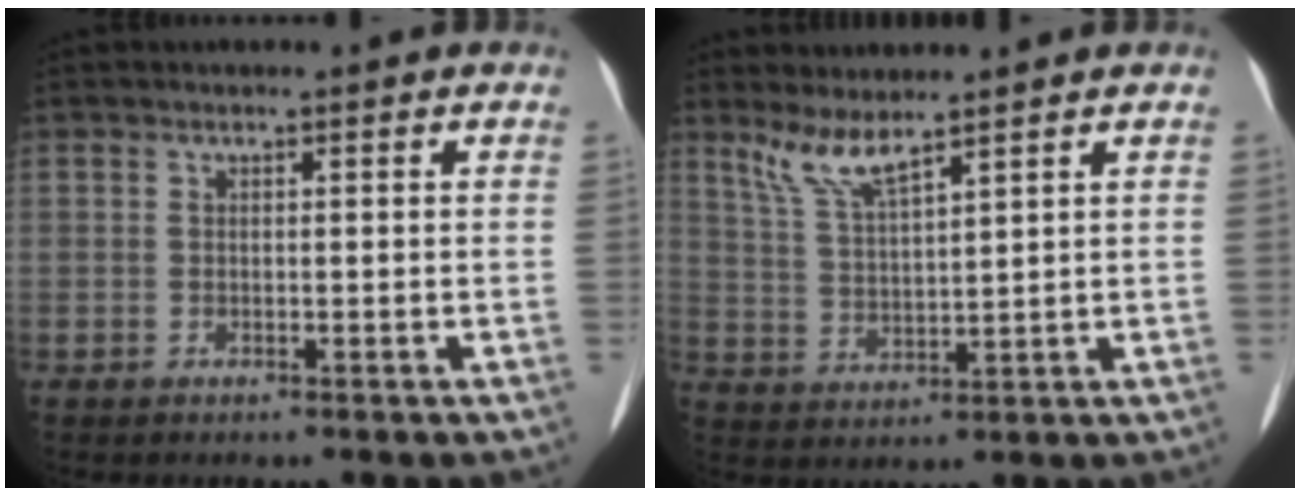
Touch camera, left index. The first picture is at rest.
{"total": 4.8, "force": [3.9, 0.2, 2.8], "torque": [-0.066, -0.005, 0.083]}